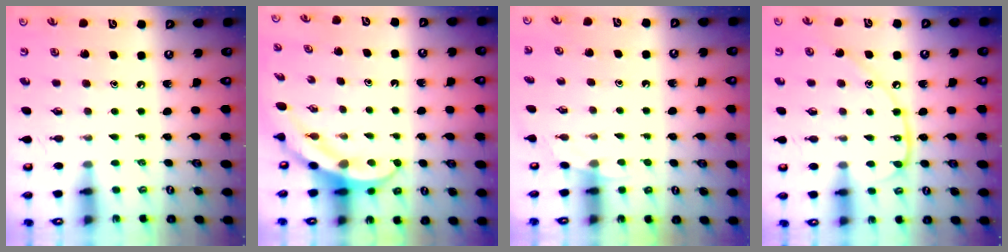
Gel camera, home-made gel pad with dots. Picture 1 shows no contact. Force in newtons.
{"total": 4.0, "press": 4.0, "slide": 0.4}
{"total": 2.7, "press": 2.7, "slide": 0.1}
{"total": 12.5, "press": 12.4, "slide": 1.4}